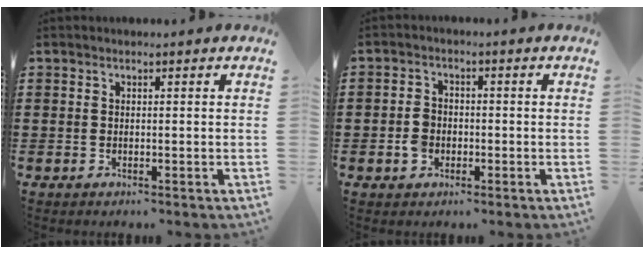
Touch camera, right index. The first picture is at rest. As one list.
[{"total": 3.4, "force": [-1.0, 2.7, 1.8], "torque": [-0.045, 0.003, -0.020]}]